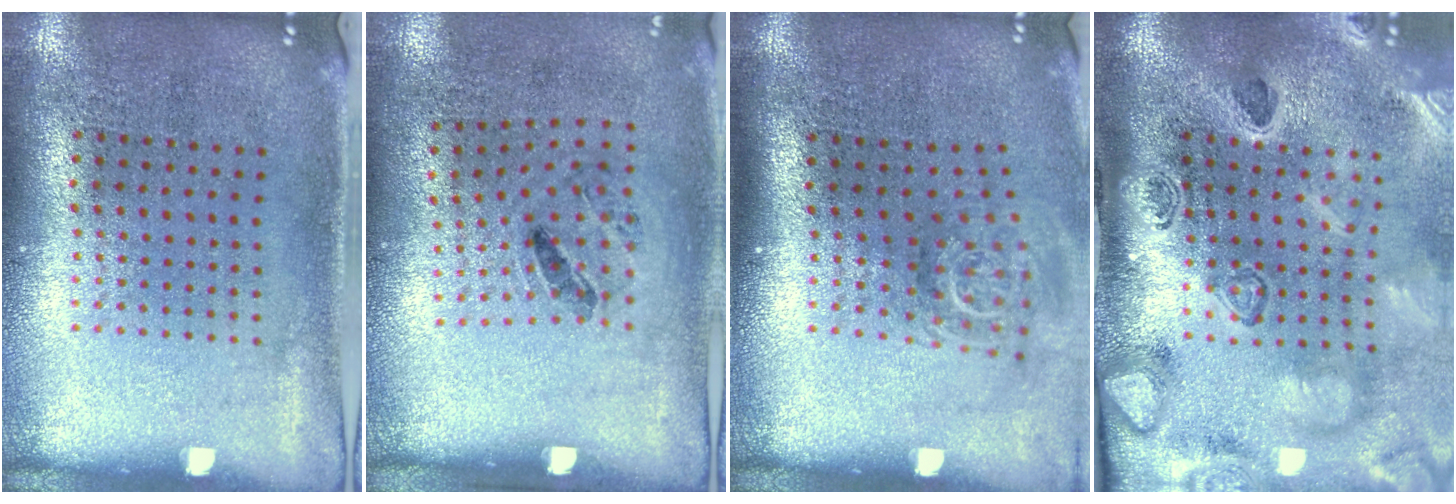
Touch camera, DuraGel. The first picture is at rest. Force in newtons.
{"total": 1.3, "press": 0.7, "slide": 1.1}
{"total": 1.8, "press": 1.3, "slide": 1.2}
{"total": 4.5, "press": 3.2, "slide": 3.1}